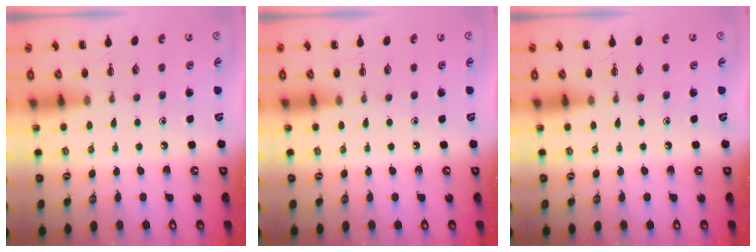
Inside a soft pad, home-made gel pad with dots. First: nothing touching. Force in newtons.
{"total": 0.0}
{"total": 0.0}